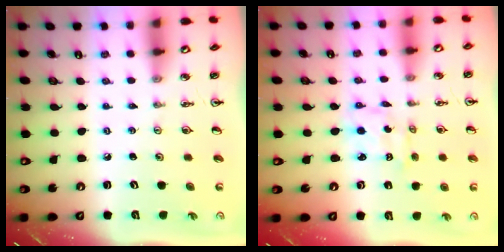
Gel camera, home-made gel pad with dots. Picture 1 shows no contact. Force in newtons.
{"total": 1.9, "press": 1.9, "slide": 0.1}